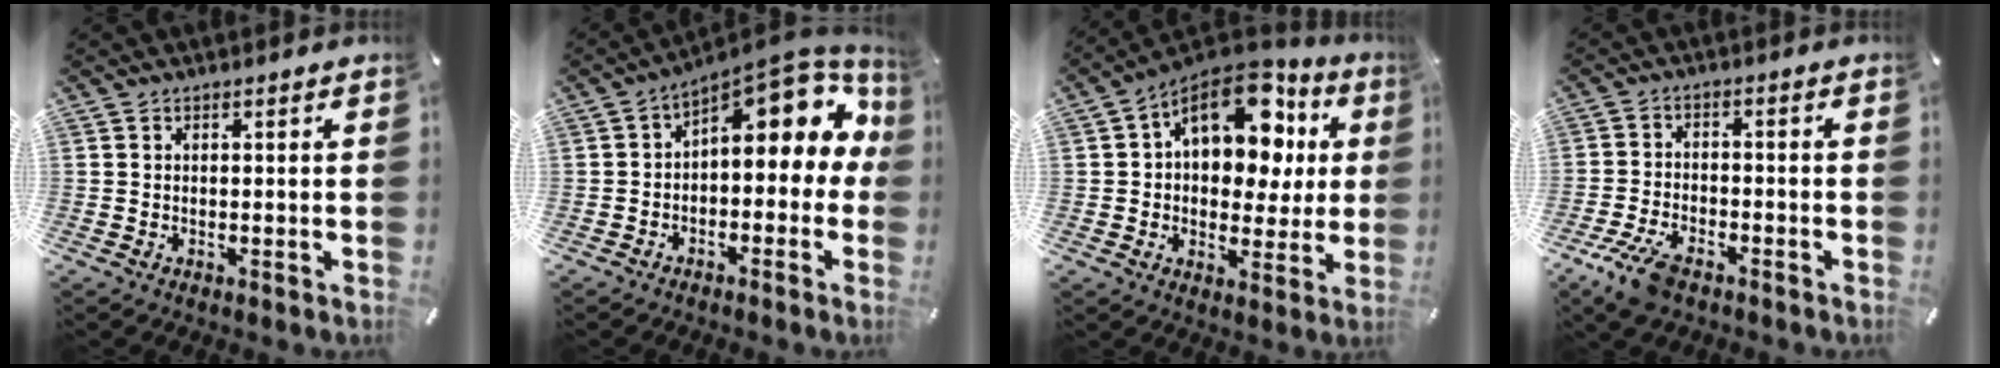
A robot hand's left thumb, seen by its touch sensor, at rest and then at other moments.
{"total": 12.0, "force": [4.9, 6.0, 9.2], "torque": [-0.116, -0.051, 0.081]}
{"total": 17.6, "force": [6.8, 11.1, 11.9], "torque": [-0.176, -0.035, 0.118]}
{"total": 7.9, "force": [-5.0, 3.6, 4.9], "torque": [-0.119, 0.011, -0.096]}